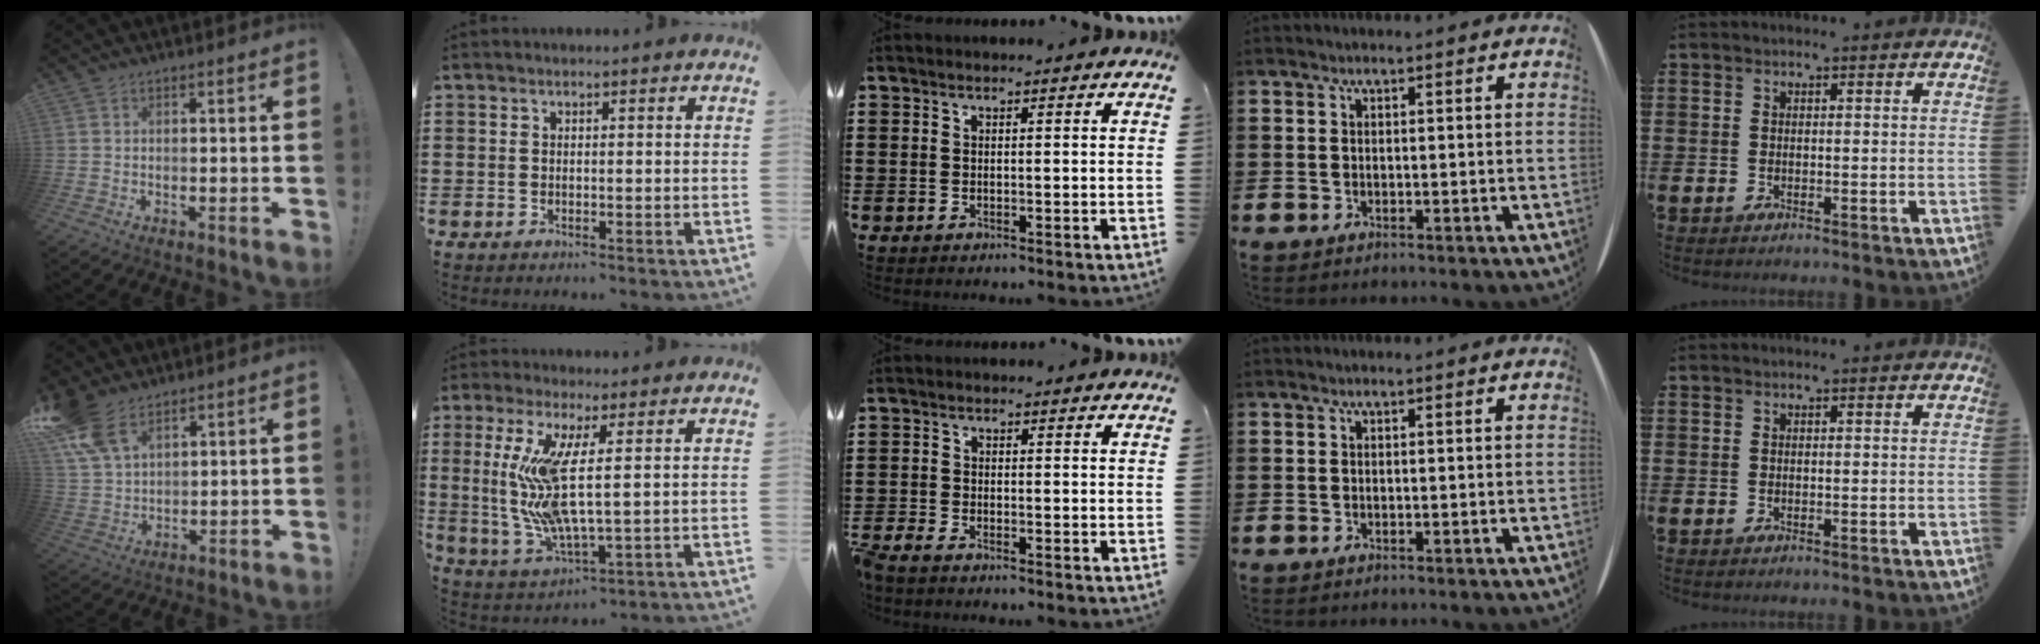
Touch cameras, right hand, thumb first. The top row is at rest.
{"thumb": {"total": 11.7, "force": [7.9, 6.1, 6.0], "torque": [-0.123, -0.033, 0.158]}, "index": {"total": 11.2, "force": [2.0, 2.1, 10.8], "torque": [-0.251, -0.029, 0.028]}, "middle": {"total": 1.9, "force": [-1.8, 0.3, 0.5], "torque": [-0.035, -0.009, -0.043]}}